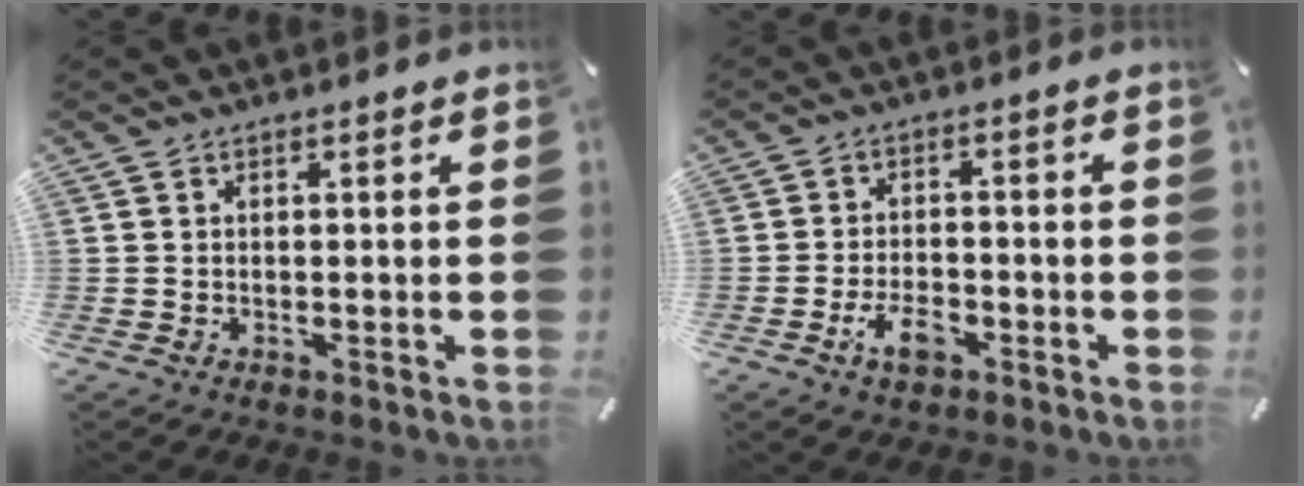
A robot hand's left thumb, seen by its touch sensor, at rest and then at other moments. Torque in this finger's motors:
{"motor_torque": [-0.10, 0.25, 0.02, 0.04, 0.03]}